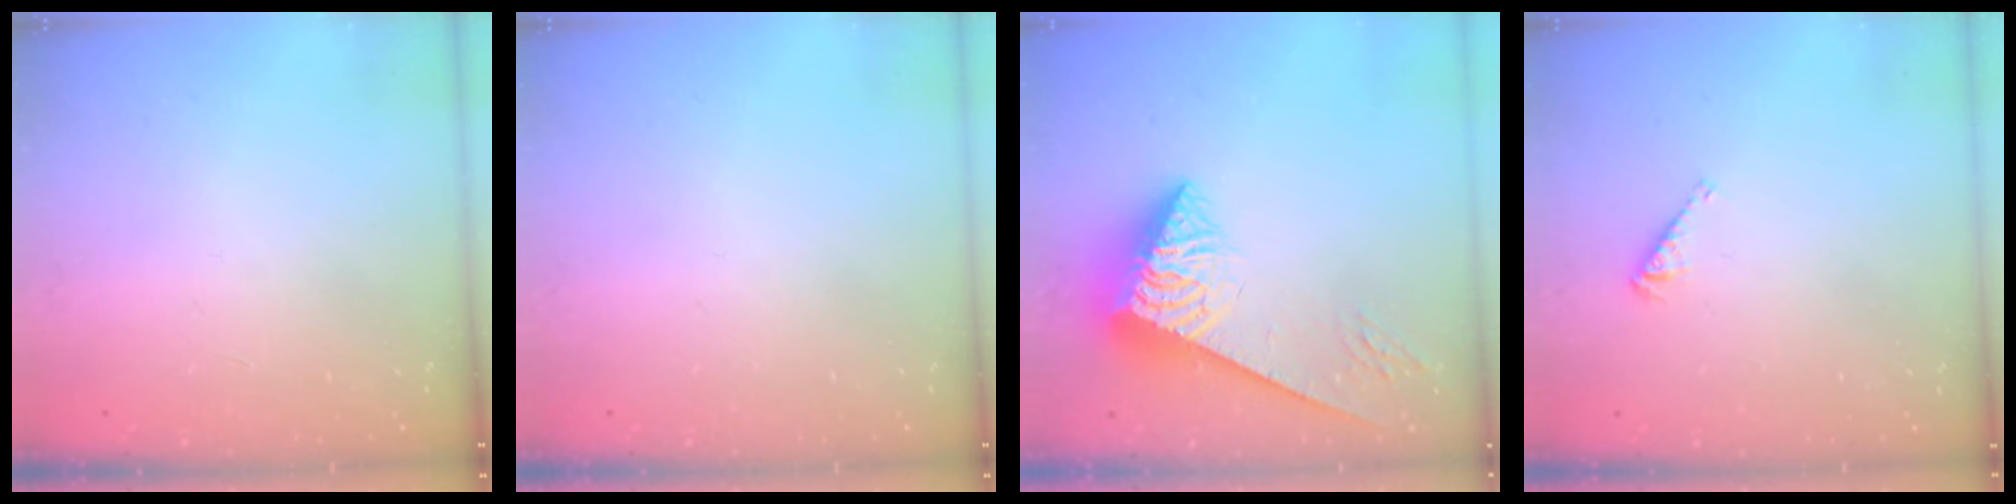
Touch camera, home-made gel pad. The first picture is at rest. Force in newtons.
{"total": 0.0}
{"total": 7.0, "press": 6.9, "slide": 1.0}
{"total": 3.9, "press": 3.9, "slide": 0.1}